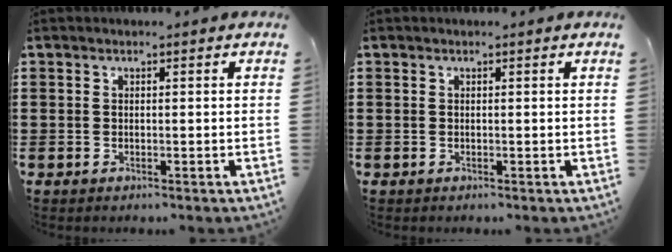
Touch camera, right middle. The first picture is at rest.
{"total": 0.0}